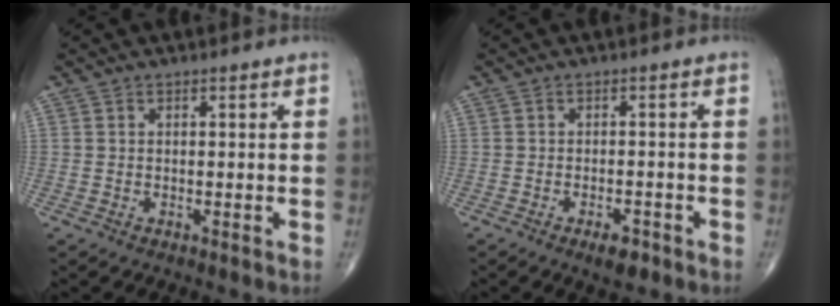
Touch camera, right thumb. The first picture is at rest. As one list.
[{"total": 3.3, "force": [-2.0, 1.3, 2.2], "torque": [-0.031, 0.004, -0.030]}]